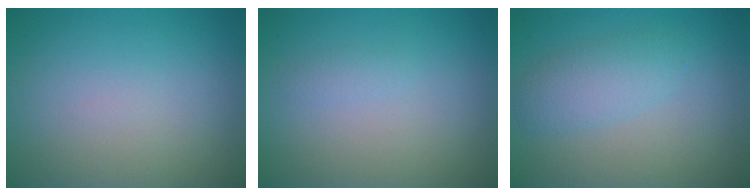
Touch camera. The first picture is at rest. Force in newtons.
{"total": 0.6, "press": 0.6, "slide": 0.0}
{"total": 2.7, "press": 2.7, "slide": 0.1}